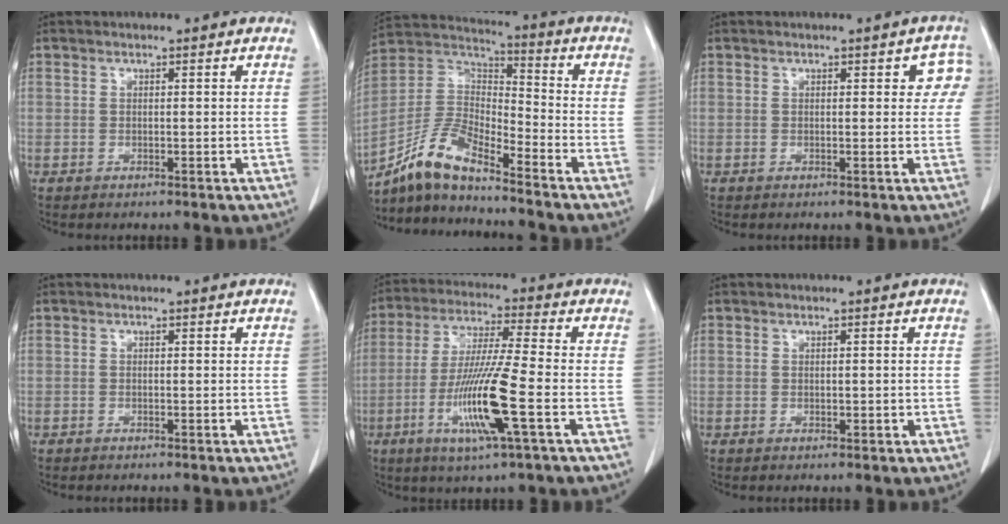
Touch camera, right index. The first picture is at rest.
{"total": 11.0, "force": [-9.2, 1.9, 5.6], "torque": [-0.128, 0.016, -0.180]}
{"total": 3.5, "force": [1.1, 1.7, 2.9], "torque": [-0.013, 0.008, 0.004]}
{"total": 0.0}
{"total": 12.8, "force": [-4.1, -0.3, 12.1], "torque": [-0.244, -0.018, -0.081]}
{"total": 0.7, "force": [0.0, 0.6, 0.4], "torque": [-0.003, 0.001, 0.004]}